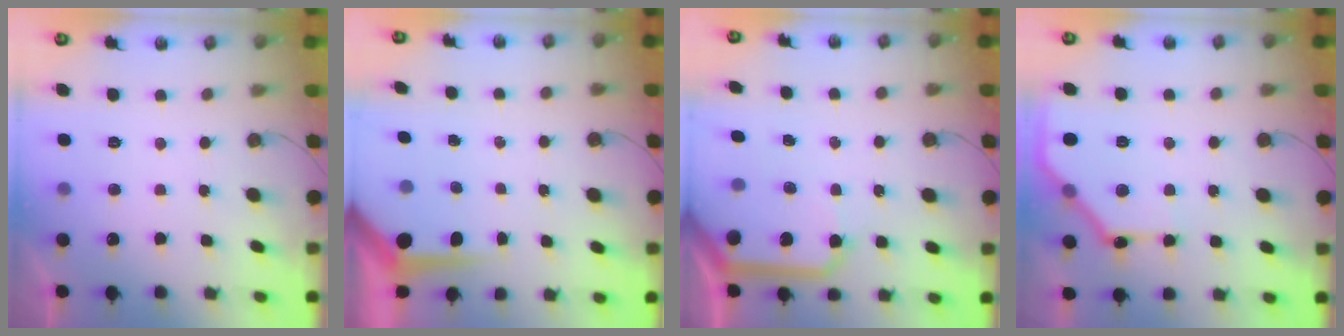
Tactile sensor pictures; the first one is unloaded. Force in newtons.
{"total": 4.5, "press": 4.5, "slide": 0.3}
{"total": 13.9, "press": 13.8, "slide": 1.3}
{"total": 13.8, "press": 13.8, "slide": 0.2}